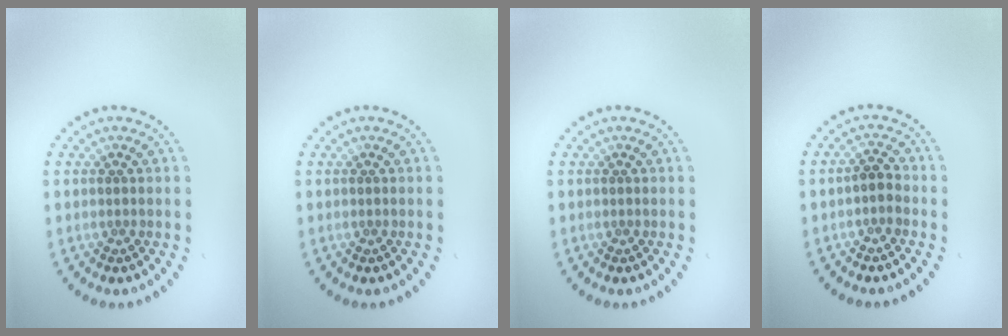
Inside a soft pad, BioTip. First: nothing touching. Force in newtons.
{"total": 0.0}
{"total": 0.0}
{"total": 1.5, "press": 1.3, "slide": 0.7}